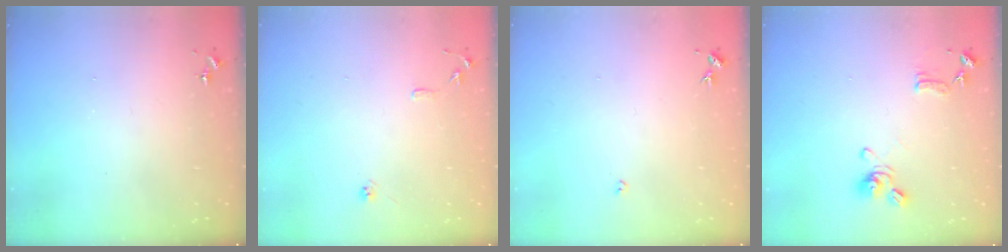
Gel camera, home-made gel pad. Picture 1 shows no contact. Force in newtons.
{"total": 7.9, "press": 7.9, "slide": 0.8}
{"total": 2.7, "press": 2.7, "slide": 0.5}
{"total": 9.8, "press": 9.7, "slide": 1.7}